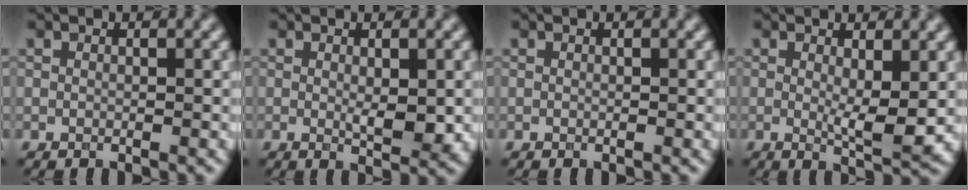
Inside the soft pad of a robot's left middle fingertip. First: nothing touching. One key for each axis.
{"total": 2.8, "fx": -0.1, "fy": 1.0, "fz": 2.7, "tx": -0.041, "ty": -0.008, "tz": 0.003}
{"total": 0.0}
{"total": 3.8, "fx": 0.3, "fy": 0.8, "fz": 3.7, "tx": -0.060, "ty": -0.015, "tz": 0.008}